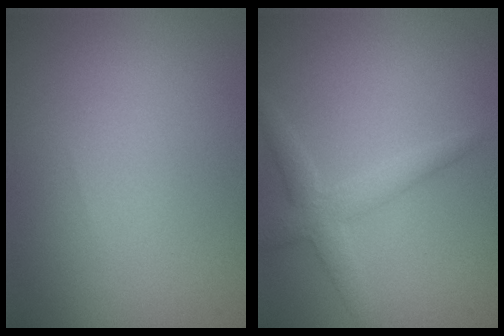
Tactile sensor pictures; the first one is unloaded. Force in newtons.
{"total": 2.8, "press": 2.8, "slide": 0.1}